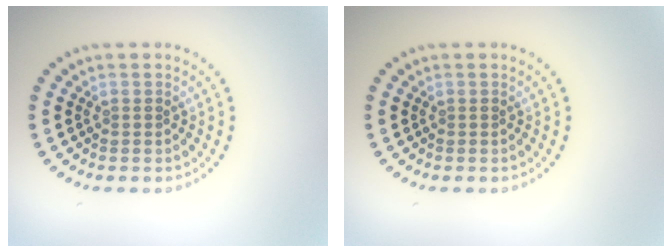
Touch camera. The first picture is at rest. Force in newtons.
{"total": 0.0}